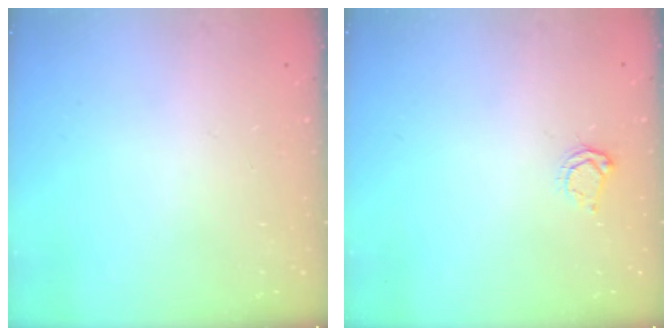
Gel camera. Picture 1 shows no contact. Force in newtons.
{"total": 3.5, "press": 3.5, "slide": 0.4}